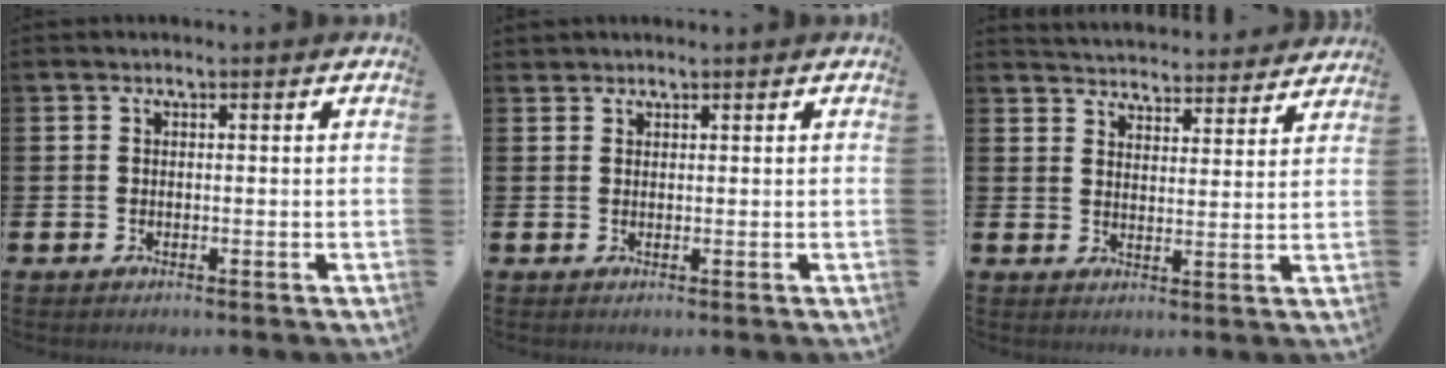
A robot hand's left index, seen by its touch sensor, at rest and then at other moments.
{"total": 1.1, "force": [1.0, 0.4, -0.2], "torque": [0.012, -0.001, 0.017]}
{"total": 4.8, "force": [4.8, 0.5, -0.2], "torque": [-0.012, -0.038, 0.086]}